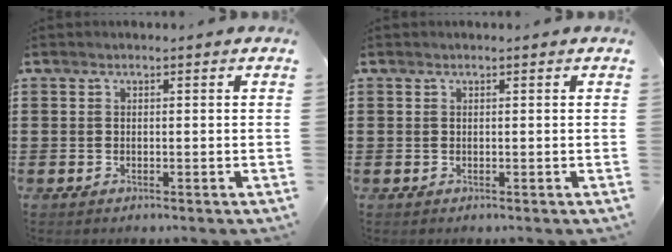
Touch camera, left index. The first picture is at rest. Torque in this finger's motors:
{"motor_torque": [-0.18, 0.18, -0.02, 0.00]}